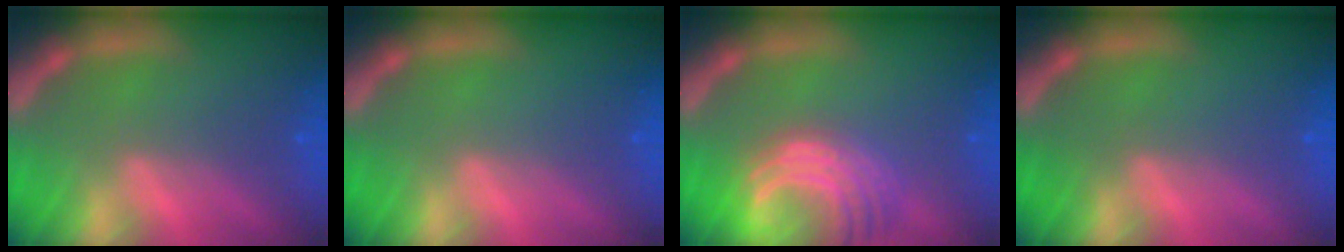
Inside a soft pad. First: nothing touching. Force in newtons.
{"total": 0.0}
{"total": 8.1}
{"total": 0.0}